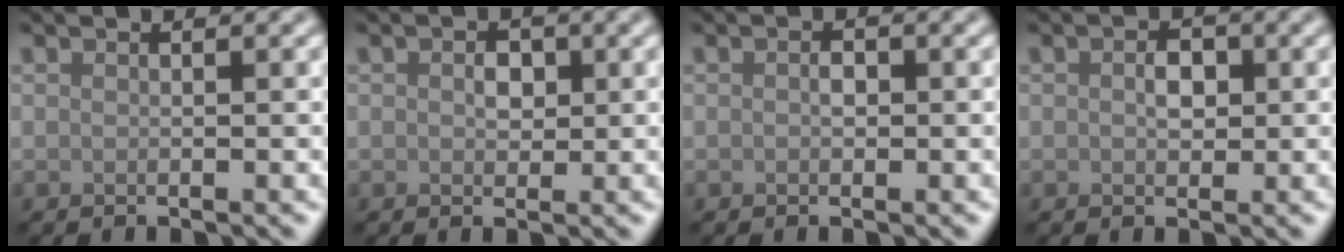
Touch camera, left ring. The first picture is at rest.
{"total": 1.5, "force": [0.2, 1.1, 1.0], "torque": [-0.017, 0.000, 0.000]}
{"total": 1.0, "force": [0.0, 0.6, 0.7], "torque": [-0.013, -0.001, -0.002]}
{"total": 1.8, "force": [0.2, 1.2, 1.3], "torque": [-0.024, 0.001, -0.001]}